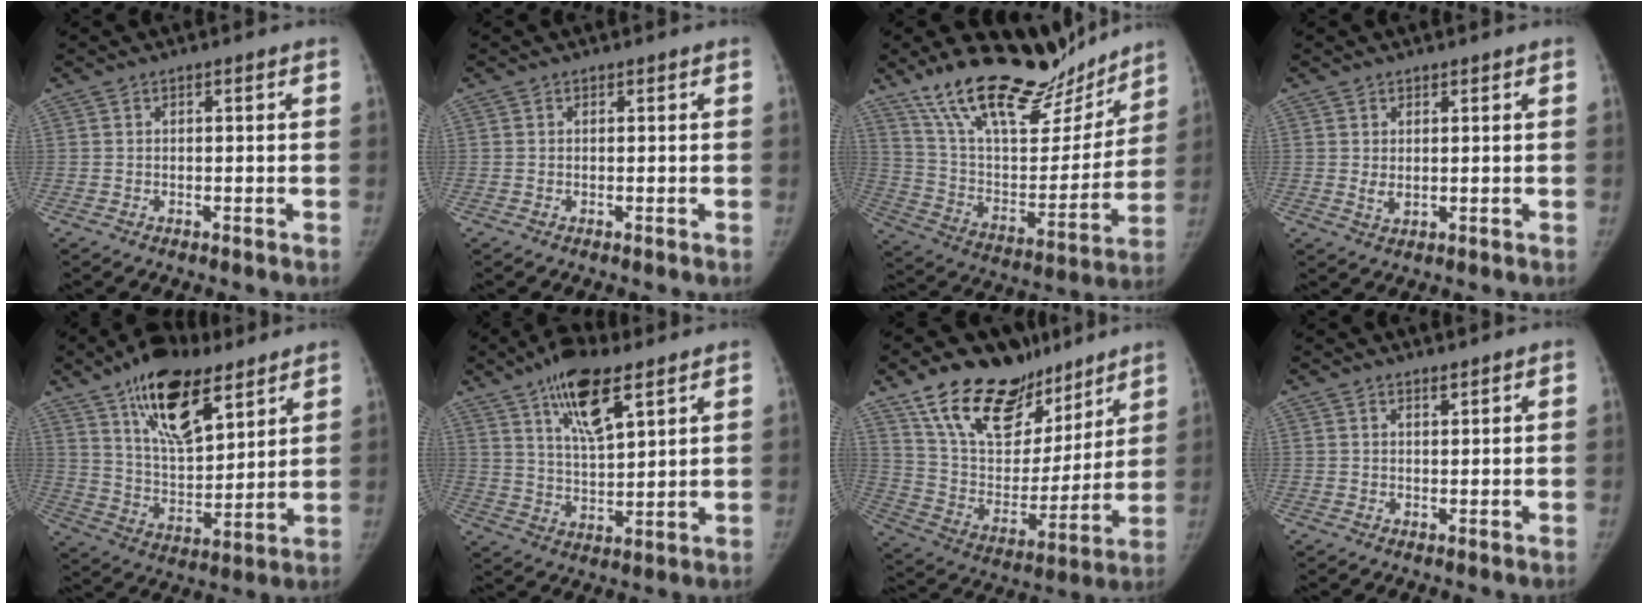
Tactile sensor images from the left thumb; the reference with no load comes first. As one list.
[{"total": 0.0}, {"total": 27.5, "force": [21.4, 10.3, 13.8], "torque": [-0.178, -0.091, 0.348]}, {"total": 1.7, "force": [0.7, 1.0, 1.1], "torque": [-0.017, -0.013, 0.017]}, {"total": 19.0, "force": [11.3, 8.4, 12.8], "torque": [-0.181, -0.055, 0.200]}, {"total": 12.7, "force": [7.6, 4.4, 9.2], "torque": [-0.140, -0.035, 0.133]}, {"total": 24.9, "force": [17.2, 13.2, 12.2], "torque": [-0.161, -0.066, 0.292]}, {"total": 1.1, "force": [1.1, 0.2, 0.2], "torque": [0.003, -0.012, 0.017]}]